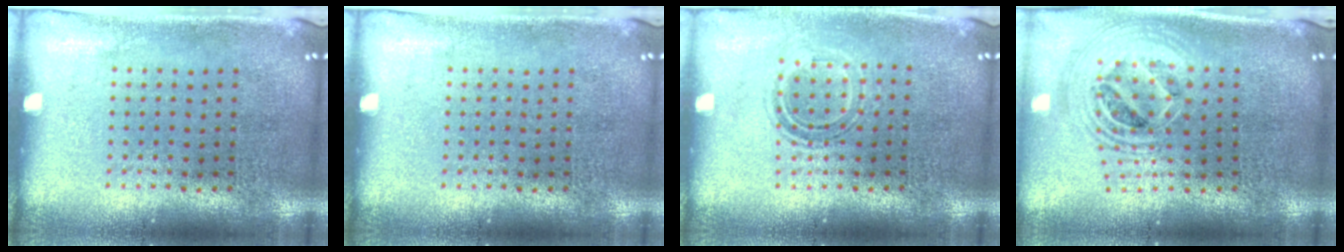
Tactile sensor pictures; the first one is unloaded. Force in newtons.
{"total": 0.0}
{"total": 1.2, "press": 1.0, "slide": 0.7}
{"total": 2.3, "press": 1.8, "slide": 1.5}